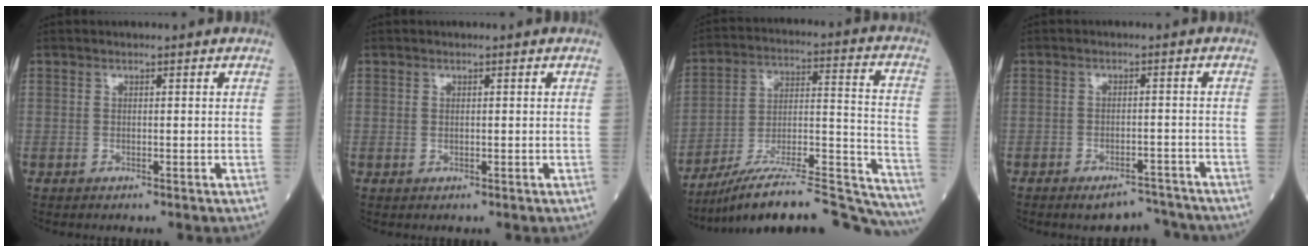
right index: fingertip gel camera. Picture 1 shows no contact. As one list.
[{"total": 0.6, "force": [0.2, 0.4, 0.4], "torque": [-0.004, -0.002, 0.006]}, {"total": 26.5, "force": [-24.5, 1.5, 10.2], "torque": [-0.090, 0.021, -0.359]}, {"total": 4.7, "force": [-4.4, 1.4, 0.7], "torque": [0.005, 0.004, -0.063]}]